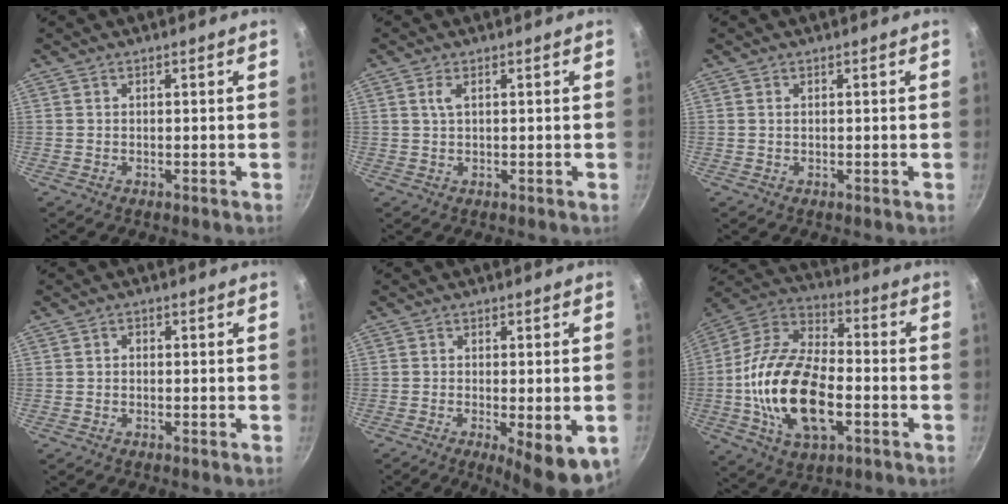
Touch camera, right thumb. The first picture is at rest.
{"total": 1.8, "force": [0.6, 0.7, 1.5], "torque": [-0.031, -0.001, 0.014]}
{"total": 0.6, "force": [0.2, 0.3, 0.4], "torque": [-0.008, 0.001, 0.003]}
{"total": 1.0, "force": [-0.1, 0.8, 0.5], "torque": [-0.009, 0.006, -0.002]}
{"total": 8.6, "force": [-2.0, 2.3, 8.0], "torque": [-0.102, -0.012, -0.018]}
{"total": 22.1, "force": [-4.5, 12.0, 18.0], "torque": [-0.331, 0.032, -0.091]}